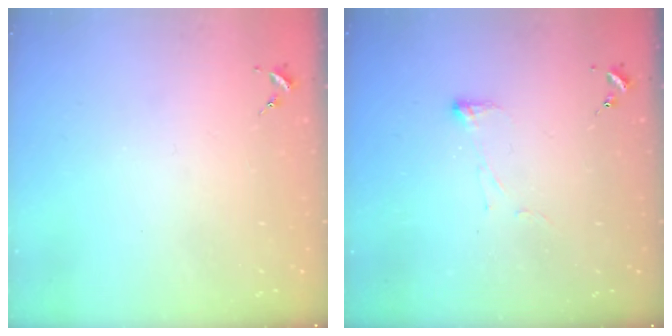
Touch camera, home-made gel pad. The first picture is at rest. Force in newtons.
{"total": 3.3, "press": 3.3, "slide": 0.7}